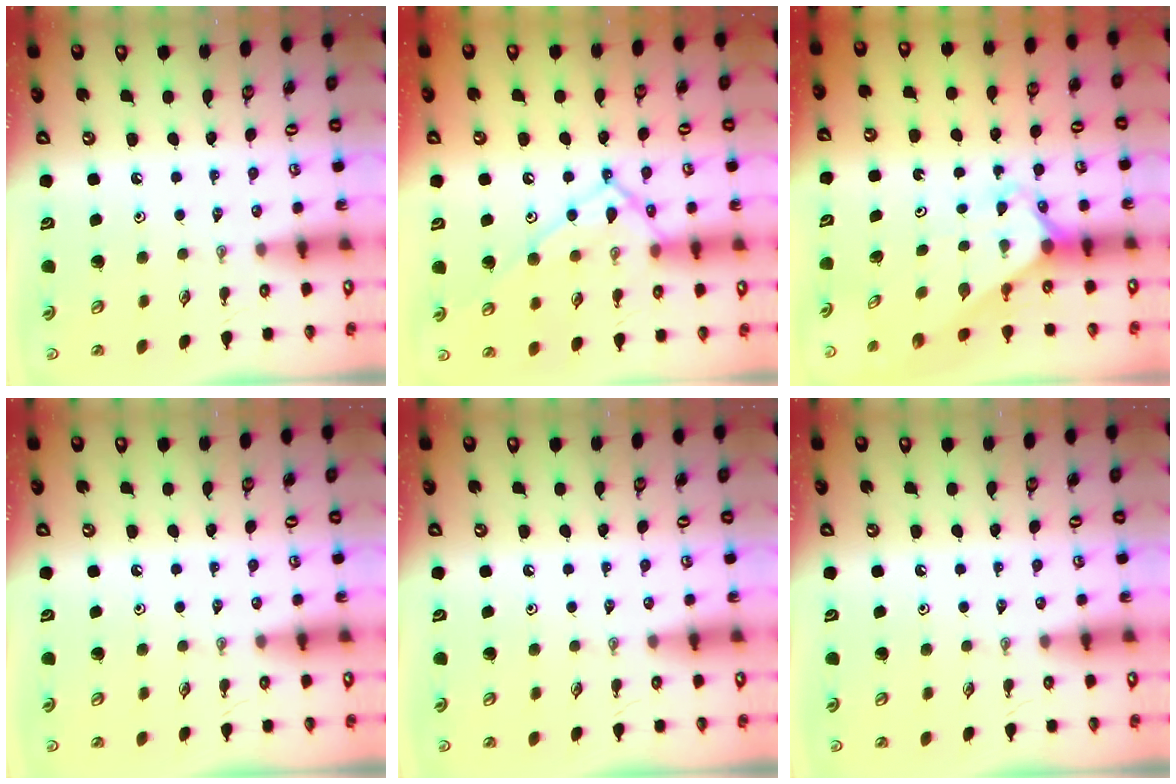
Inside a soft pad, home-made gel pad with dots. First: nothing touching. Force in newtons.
{"total": 12.5, "press": 12.5, "slide": 1.1}
{"total": 2.3, "press": 2.3, "slide": 0.2}
{"total": 0.0}
{"total": 0.0}
{"total": 0.0}